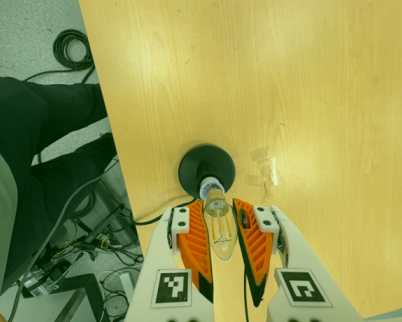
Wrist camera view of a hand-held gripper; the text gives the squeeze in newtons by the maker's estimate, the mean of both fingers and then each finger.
{"total": 19.6, "left": 21.2, "right": 18.1}